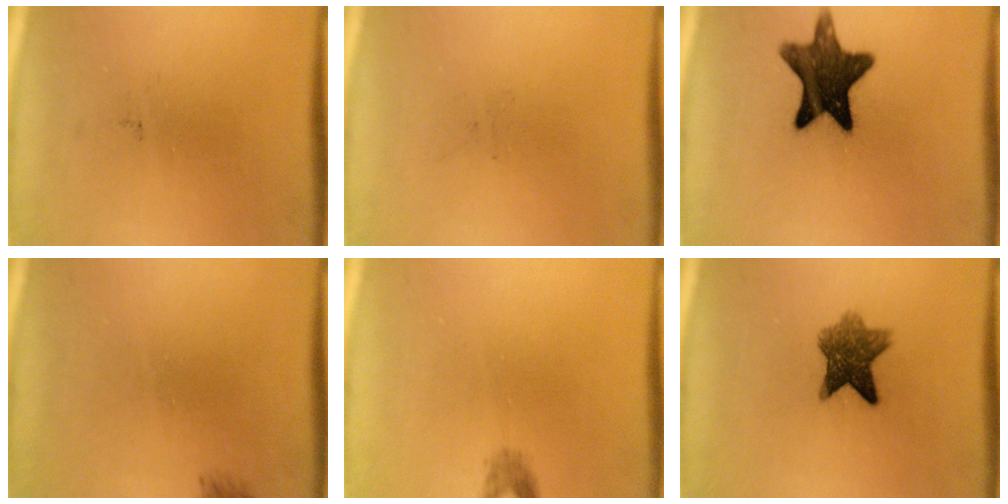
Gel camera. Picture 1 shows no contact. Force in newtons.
{"total": 0.0}
{"total": 13.1}
{"total": 1.2}
{"total": 1.2}
{"total": 6.8}